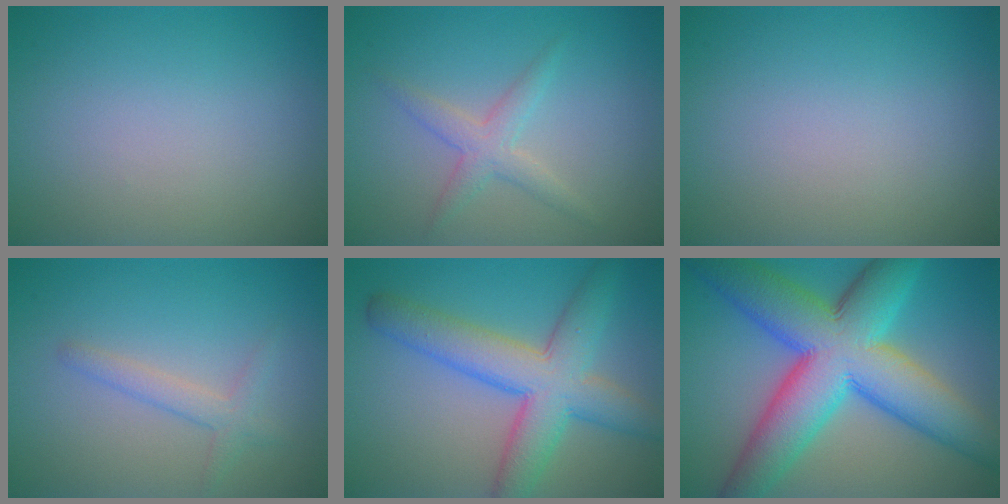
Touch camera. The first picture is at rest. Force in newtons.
{"total": 2.3, "press": 2.3, "slide": 0.1}
{"total": 0.0}
{"total": 1.9, "press": 1.9, "slide": 0.1}
{"total": 7.4, "press": 7.4, "slide": 0.1}
{"total": 13.5, "press": 13.5, "slide": 0.2}